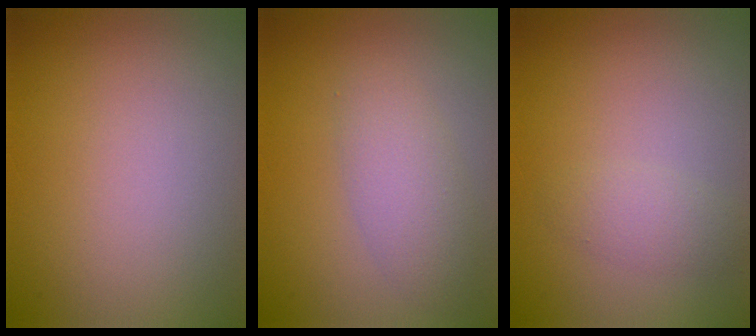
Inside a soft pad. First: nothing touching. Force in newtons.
{"total": 3.0, "press": 3.0, "slide": 0.1}
{"total": 1.6, "press": 1.6, "slide": 0.0}